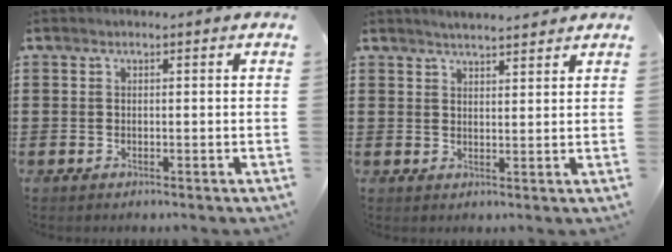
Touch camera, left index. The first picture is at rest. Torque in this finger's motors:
{"motor_torque": [0.00, -0.01, -0.06, 0.02]}